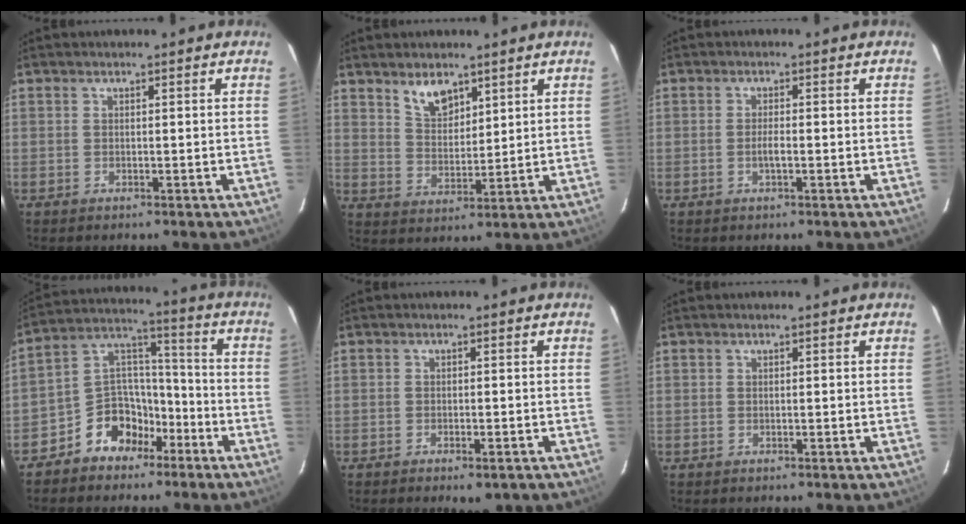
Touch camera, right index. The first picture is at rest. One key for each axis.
{"total": 6.1, "fx": 4.2, "fy": 3.0, "fz": 3.2, "tx": -0.051, "ty": 0.003, "tz": 0.084}
{"total": 1.6, "fx": -0.6, "fy": 0.3, "fz": 1.5, "tx": -0.031, "ty": -0.002, "tz": -0.010}
{"total": 10.7, "fx": -6.9, "fy": 7.6, "fz": 3.0, "tx": -0.058, "ty": 0.057, "tz": -0.117}
{"total": 3.5, "fx": -2.3, "fy": 1.3, "fz": 2.2, "tx": -0.042, "ty": -0.008, "tz": -0.032}
{"total": 0.0}